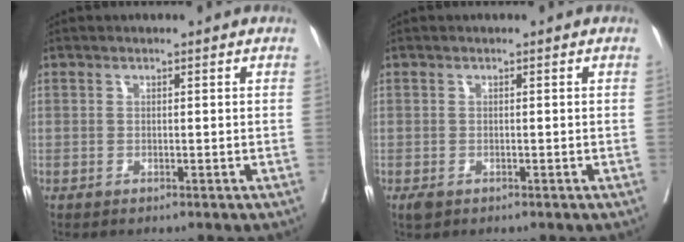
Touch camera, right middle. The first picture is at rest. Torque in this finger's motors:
{"motor_torque": [0.41, -0.35, 0.07, 0.02]}